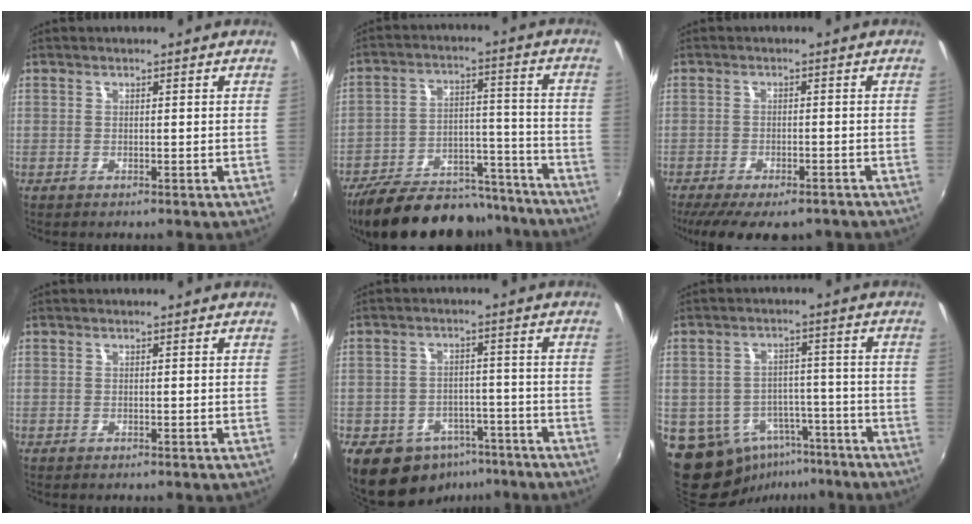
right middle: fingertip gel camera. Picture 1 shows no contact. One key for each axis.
{"total": 22.6, "fx": -19.2, "fy": 8.2, "fz": 8.7, "tx": -0.169, "ty": 0.023, "tz": -0.259}
{"total": 11.9, "fx": -9.1, "fy": 3.9, "fz": 6.7, "tx": -0.136, "ty": -0.042, "tz": -0.134}
{"total": 0.0}
{"total": 11.2, "fx": -7.0, "fy": 7.7, "fz": 4.2, "tx": -0.099, "ty": 0.011, "tz": -0.081}
{"total": 9.8, "fx": -5.7, "fy": 7.2, "fz": 3.5, "tx": -0.069, "ty": 0.017, "tz": -0.056}